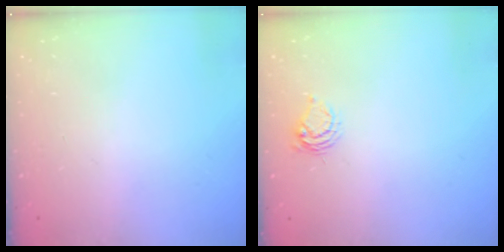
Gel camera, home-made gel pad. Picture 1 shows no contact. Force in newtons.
{"total": 4.9, "press": 4.8, "slide": 0.7}